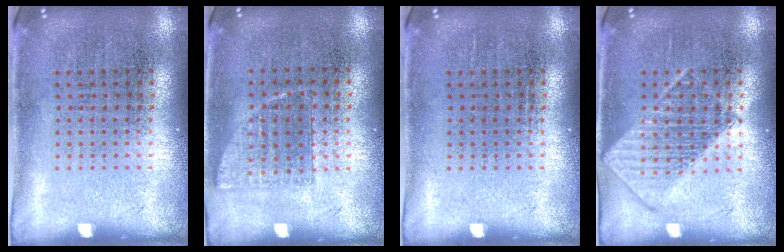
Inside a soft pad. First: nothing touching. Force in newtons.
{"total": 0.7, "press": 0.7, "slide": 0.2}
{"total": 0.0}
{"total": 2.7, "press": 2.7, "slide": 0.4}